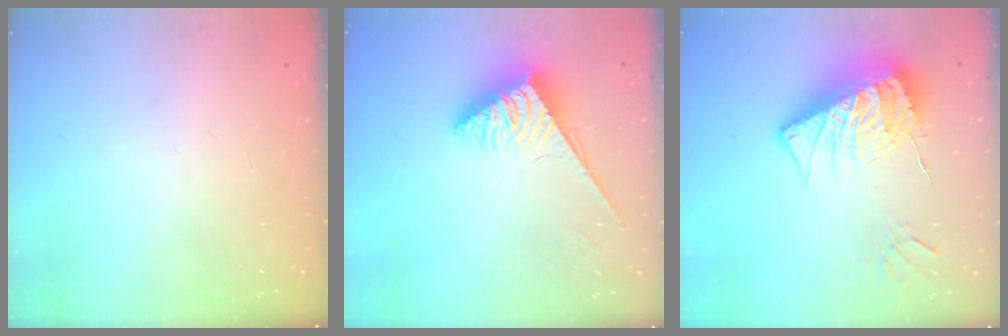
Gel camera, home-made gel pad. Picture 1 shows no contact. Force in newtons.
{"total": 3.8, "press": 3.8, "slide": 0.6}
{"total": 17.7, "press": 17.6, "slide": 1.9}